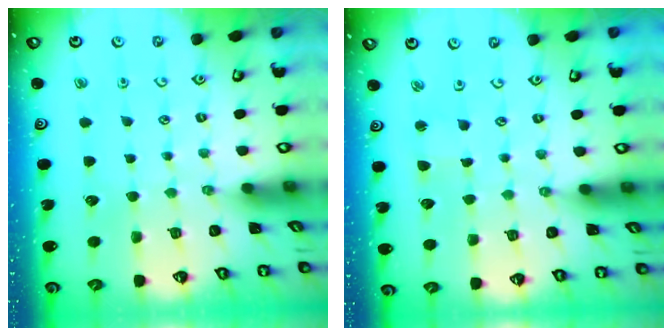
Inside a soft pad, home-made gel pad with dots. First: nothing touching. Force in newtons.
{"total": 2.0, "press": 2.0, "slide": 0.3}